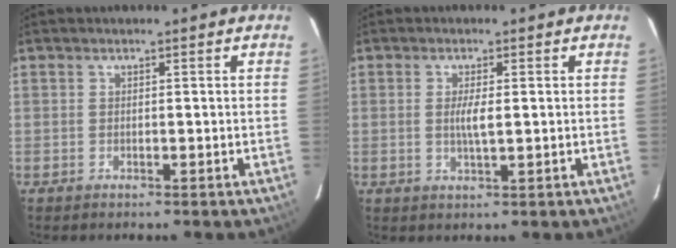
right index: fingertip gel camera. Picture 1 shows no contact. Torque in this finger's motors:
{"motor_torque": [0.68, 0.06, 0.39, 0.08]}